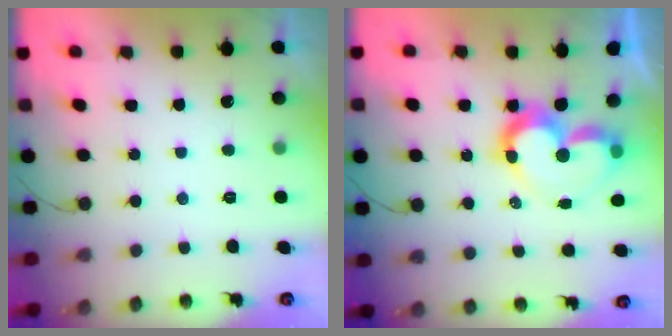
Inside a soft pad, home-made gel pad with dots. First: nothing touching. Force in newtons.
{"total": 11.4, "press": 11.3, "slide": 1.1}